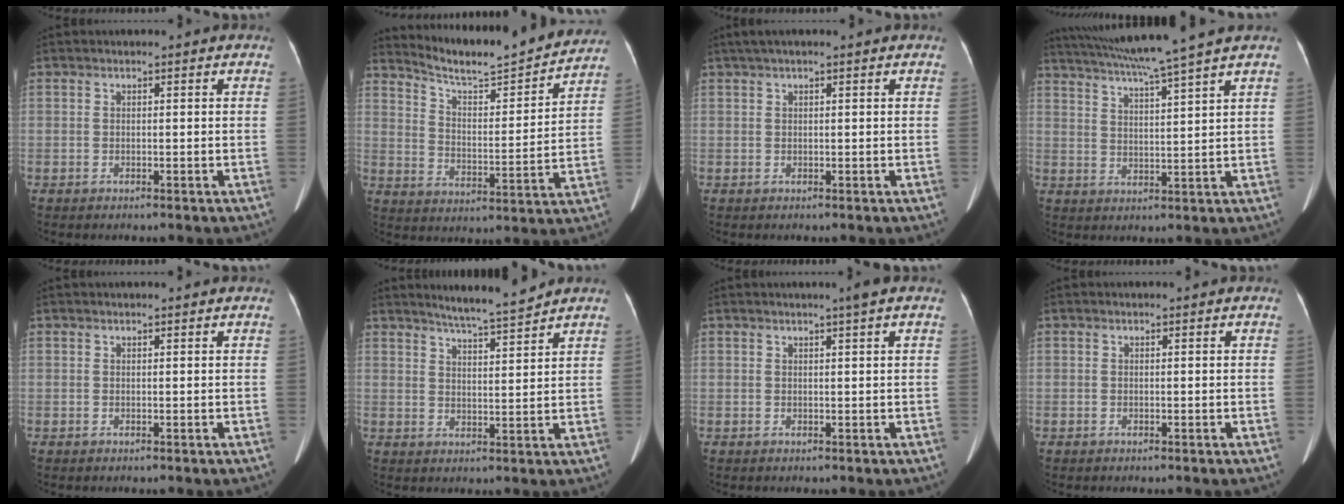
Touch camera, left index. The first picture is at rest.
{"total": 15.8, "force": [15.2, 0.6, 4.4], "torque": [-0.080, -0.020, 0.223]}
{"total": 3.5, "force": [2.6, 0.1, 2.4], "torque": [-0.041, 0.035, 0.044]}
{"total": 12.0, "force": [10.1, -2.3, 5.9], "torque": [-0.105, 0.000, 0.160]}
{"total": 0.9, "force": [0.8, 0.0, 0.4], "torque": [-0.006, 0.014, 0.015]}
{"total": 6.5, "force": [6.0, -0.9, 2.3], "torque": [-0.047, -0.007, 0.100]}
{"total": 1.5, "force": [1.0, -0.4, 1.0], "torque": [-0.019, -0.002, 0.019]}
{"total": 0.0}